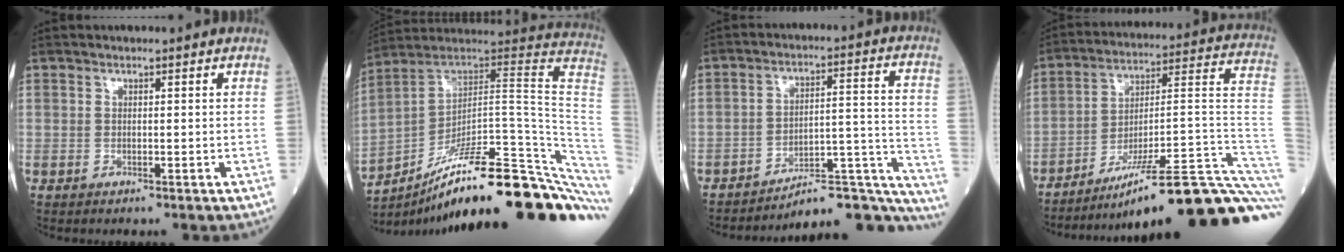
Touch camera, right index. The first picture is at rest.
{"total": 30.4, "force": [-21.2, 3.6, 21.5], "torque": [-0.180, 0.030, -0.306]}
{"total": 17.5, "force": [-16.7, 2.6, 4.5], "torque": [0.007, 0.073, -0.223]}
{"total": 27.7, "force": [-20.9, 0.1, 18.1], "torque": [-0.146, 0.012, -0.307]}